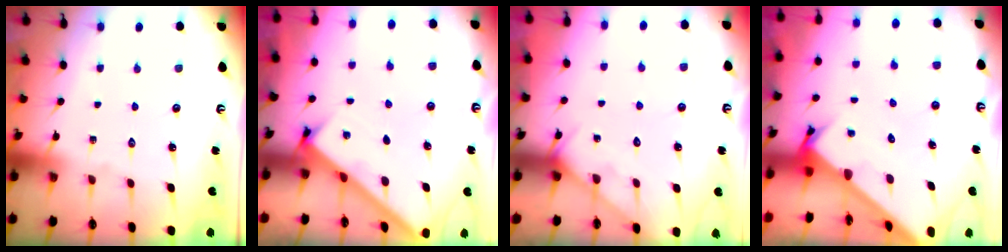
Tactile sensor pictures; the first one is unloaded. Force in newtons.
{"total": 2.8, "press": 2.8, "slide": 0.4}
{"total": 5.6, "press": 5.6, "slide": 0.3}
{"total": 2.6, "press": 2.6, "slide": 0.2}